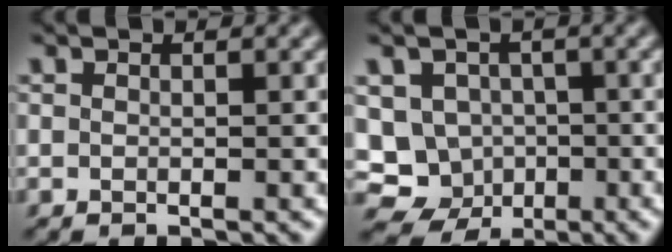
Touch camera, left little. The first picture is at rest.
{"total": 7.9, "force": [-2.2, 7.3, 2.3], "torque": [-0.027, 0.001, -0.059]}